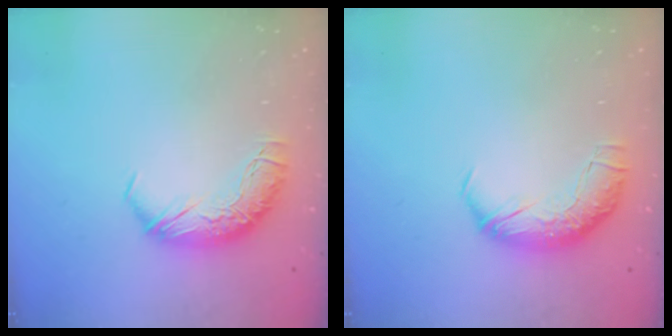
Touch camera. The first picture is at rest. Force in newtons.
{"total": 2.3, "press": 0.9, "slide": 2.2}